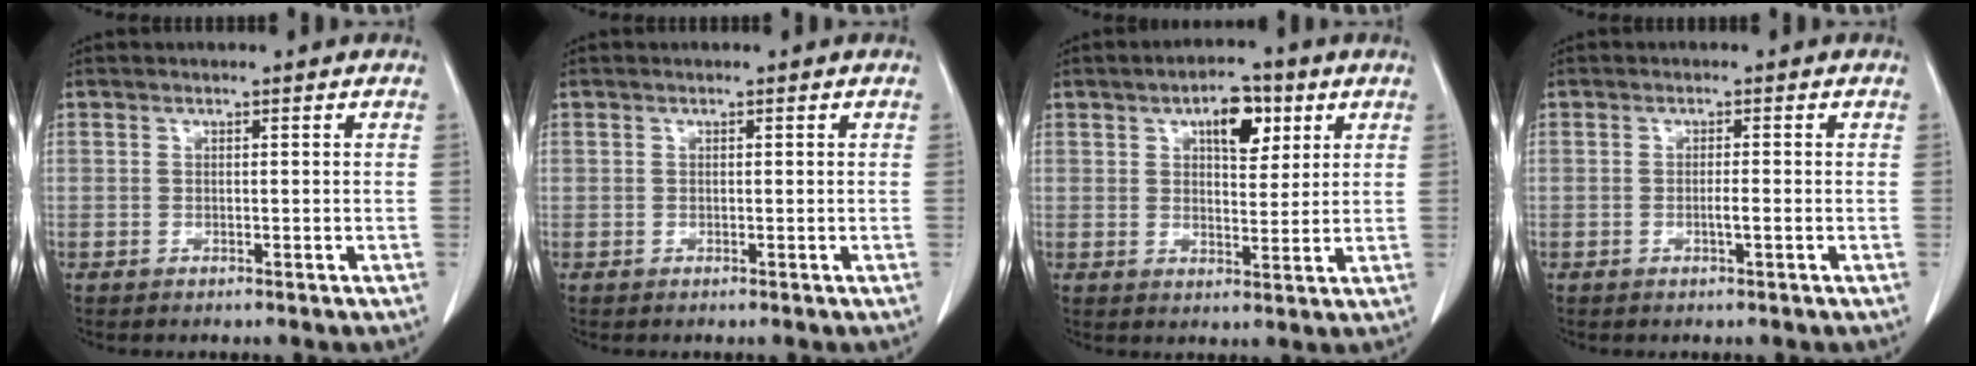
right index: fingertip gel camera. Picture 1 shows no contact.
{"total": 0.0}
{"total": 6.9, "force": [3.2, 3.1, 5.3], "torque": [-0.080, 0.009, 0.048]}
{"total": 1.3, "force": [-0.4, 0.0, 1.2], "torque": [-0.025, -0.001, -0.006]}